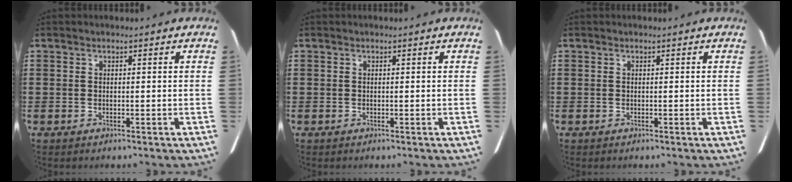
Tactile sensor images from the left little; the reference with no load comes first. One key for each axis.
{"total": 0.0}
{"total": 0.0}